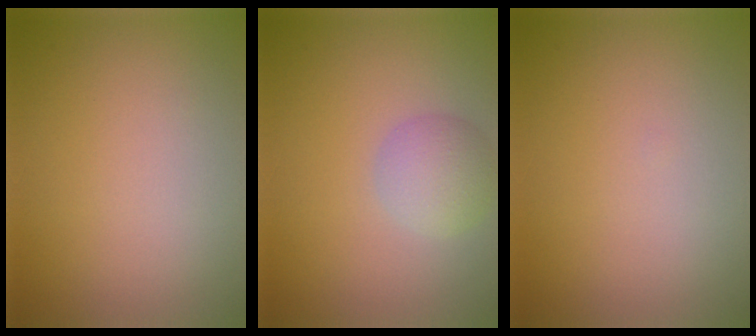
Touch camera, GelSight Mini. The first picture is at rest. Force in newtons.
{"total": 2.8, "press": 2.8, "slide": 0.2}
{"total": 0.0}